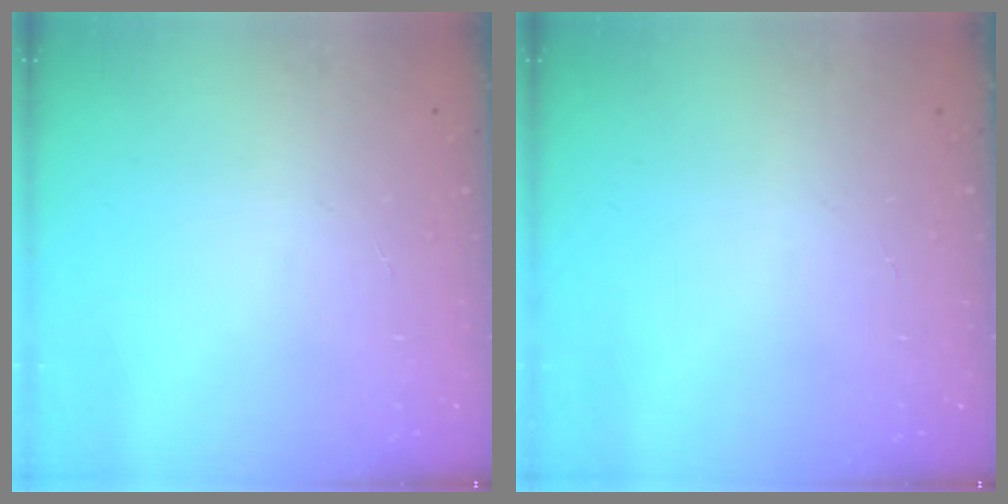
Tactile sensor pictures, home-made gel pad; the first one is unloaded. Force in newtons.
{"total": 0.0}